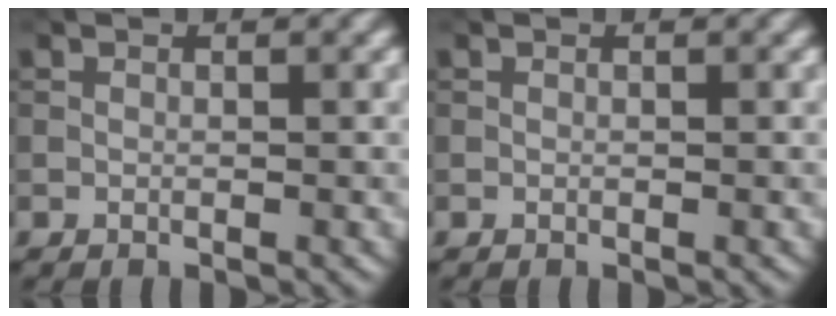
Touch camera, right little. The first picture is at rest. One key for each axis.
{"total": 0.0}